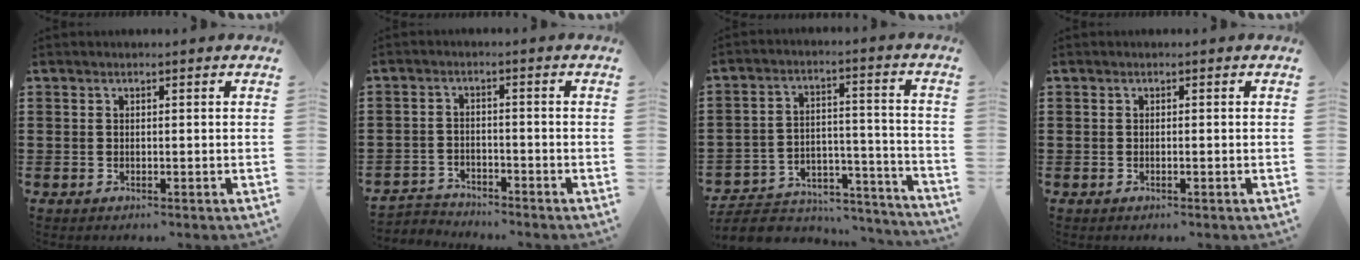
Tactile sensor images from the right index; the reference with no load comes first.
{"total": 2.9, "force": [-2.8, 0.5, -0.2], "torque": [-0.005, 0.000, -0.062]}
{"total": 4.8, "force": [-4.3, 1.8, 1.0], "torque": [-0.027, 0.008, -0.089]}
{"total": 0.0}